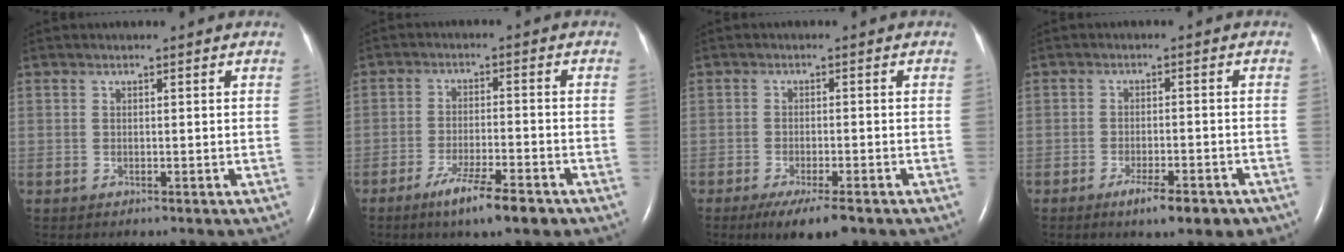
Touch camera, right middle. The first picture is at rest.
{"total": 7.9, "force": [-5.3, 0.9, 5.8], "torque": [-0.104, -0.013, -0.086]}
{"total": 7.0, "force": [-4.9, 1.2, 4.8], "torque": [-0.075, -0.016, -0.073]}
{"total": 6.1, "force": [-4.1, 1.3, 4.4], "torque": [-0.062, -0.006, -0.054]}